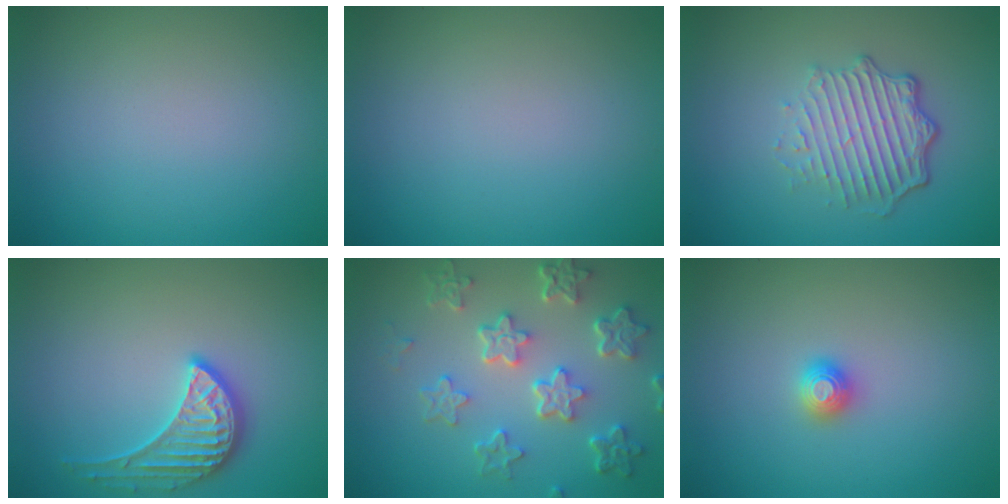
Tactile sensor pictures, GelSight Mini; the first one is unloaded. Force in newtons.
{"total": 0.0}
{"total": 5.2, "press": 3.6, "slide": 3.8}
{"total": 3.3, "press": 3.2, "slide": 0.6}
{"total": 5.9, "press": 4.4, "slide": 3.9}
{"total": 1.5, "press": 1.5, "slide": 0.2}